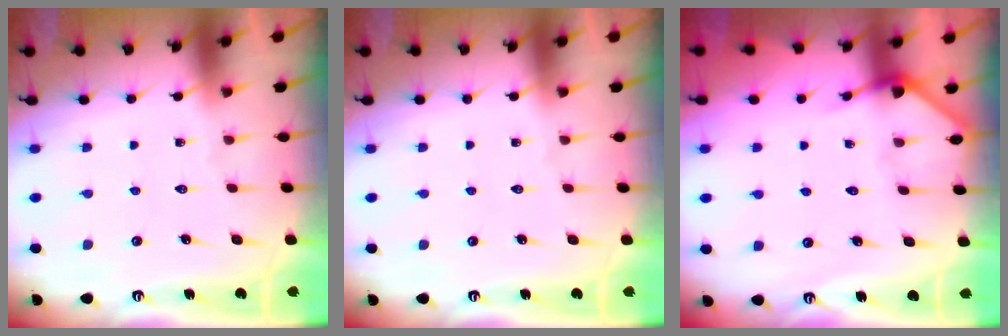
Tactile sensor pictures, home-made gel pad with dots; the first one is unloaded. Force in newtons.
{"total": 0.0}
{"total": 4.4, "press": 4.4, "slide": 0.4}